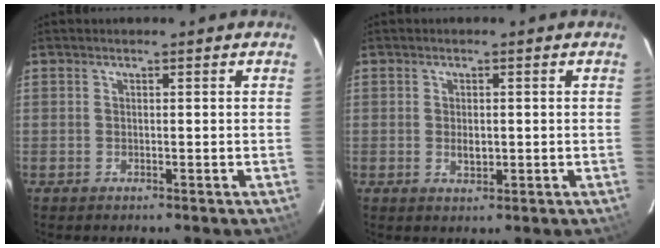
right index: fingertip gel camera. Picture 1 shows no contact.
{"total": 2.3, "force": [-0.2, 1.4, 1.8], "torque": [-0.028, -0.002, -0.001]}